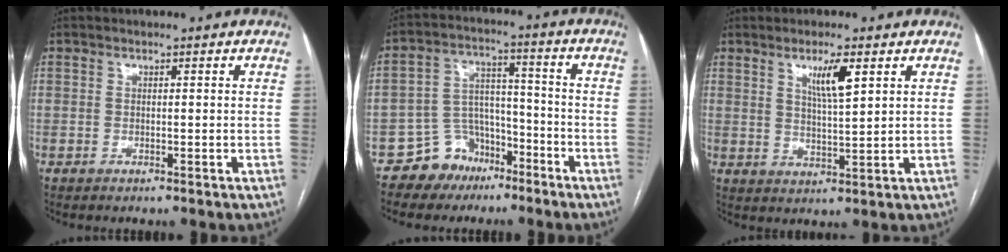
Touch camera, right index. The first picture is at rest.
{"total": 7.9, "force": [-5.5, 5.5, 1.4], "torque": [-0.021, 0.027, -0.092]}
{"total": 5.4, "force": [2.7, 0.4, 4.7], "torque": [-0.081, -0.007, 0.048]}